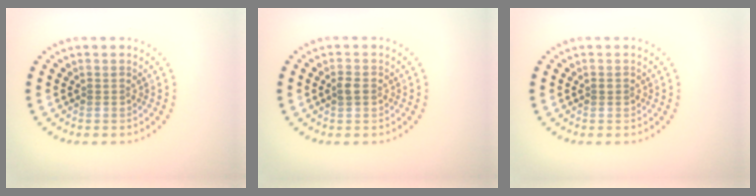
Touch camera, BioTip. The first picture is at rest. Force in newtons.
{"total": 1.2, "press": 1.2, "slide": 0.2}
{"total": 0.6, "press": 0.6, "slide": 0.0}